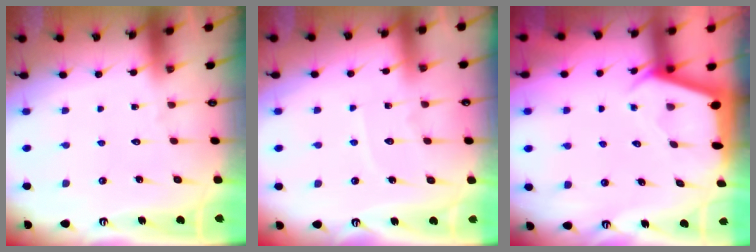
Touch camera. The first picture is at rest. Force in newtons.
{"total": 5.3, "press": 5.3, "slide": 0.5}
{"total": 2.4, "press": 2.4, "slide": 0.3}